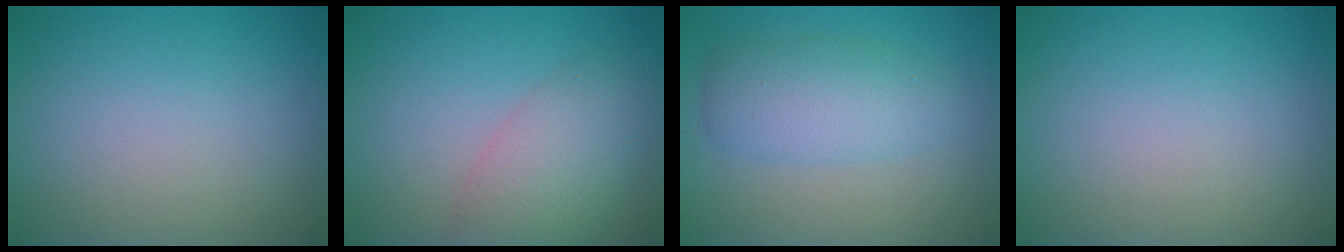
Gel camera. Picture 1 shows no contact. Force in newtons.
{"total": 5.3, "press": 5.3, "slide": 0.3}
{"total": 4.3, "press": 4.3, "slide": 0.1}
{"total": 0.0}